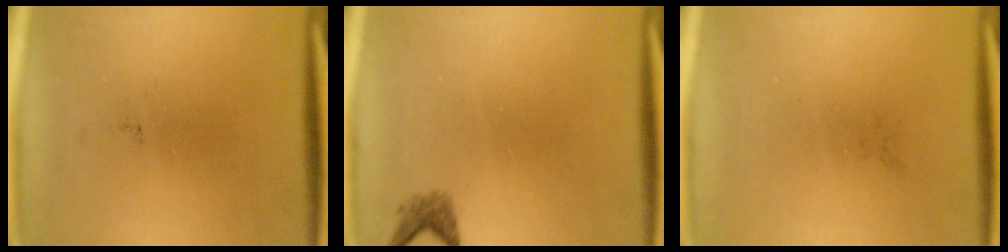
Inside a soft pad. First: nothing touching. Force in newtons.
{"total": 1.4}
{"total": 0.0}